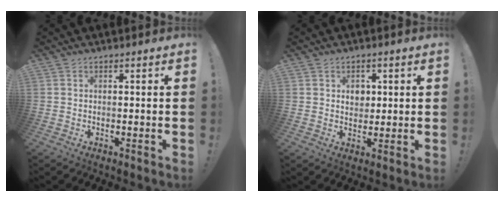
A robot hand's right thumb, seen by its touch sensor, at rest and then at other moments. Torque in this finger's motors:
{"motor_torque": [0.46, 0.72, 0.13, -0.18, 0.02]}